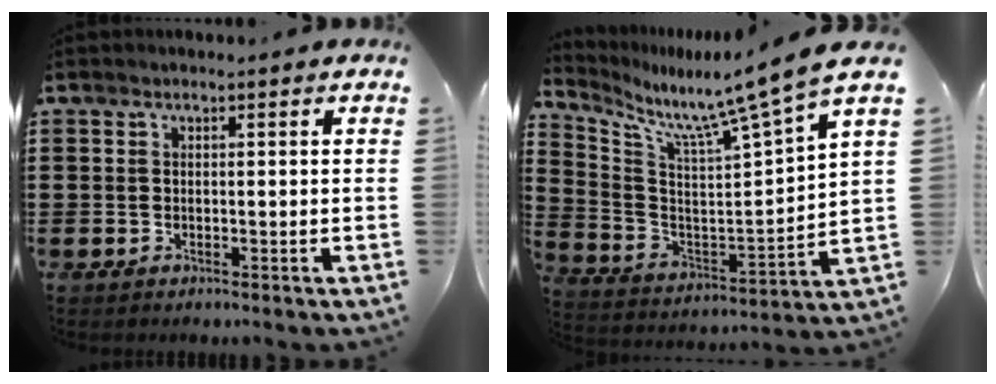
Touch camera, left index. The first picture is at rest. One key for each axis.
{"total": 8.5, "fx": 7.5, "fy": -1.3, "fz": 3.9, "tx": -0.106, "ty": -0.077, "tz": 0.111}